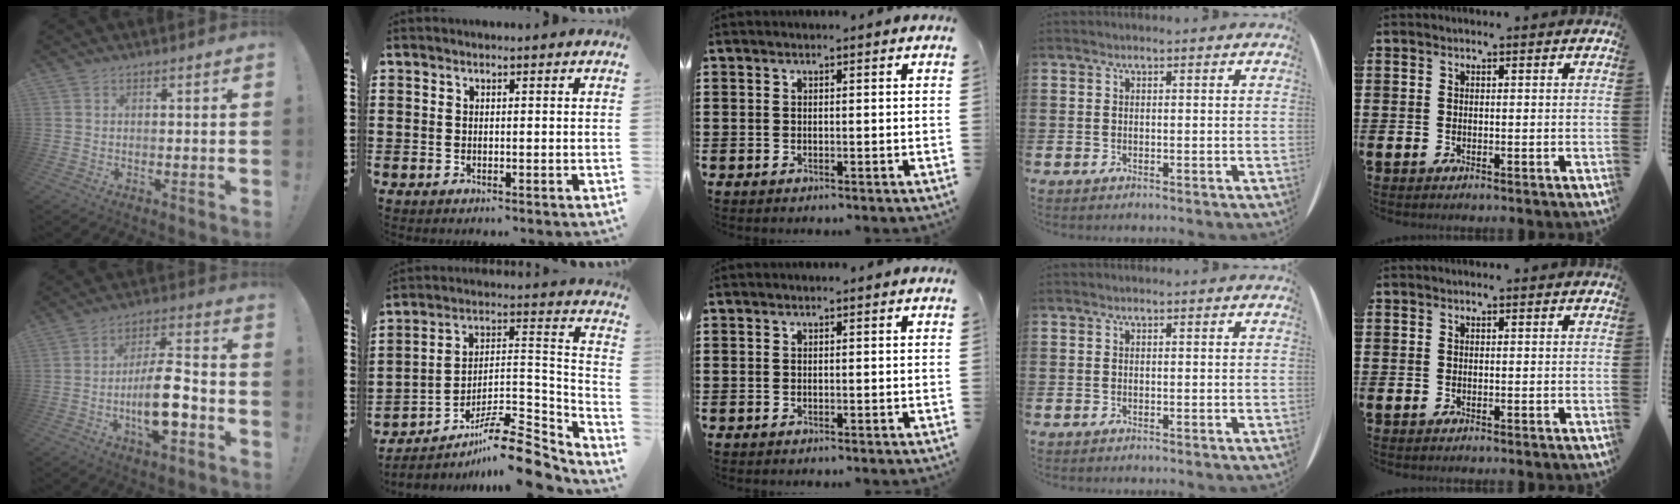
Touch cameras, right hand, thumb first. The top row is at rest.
{"thumb": {"total": 15.0, "force": [-4.7, 5.4, 13.2], "torque": [-0.245, 0.018, -0.080]}, "index": {"total": 11.0, "force": [-8.7, 2.7, 6.1], "torque": [-0.098, 0.024, -0.166]}}